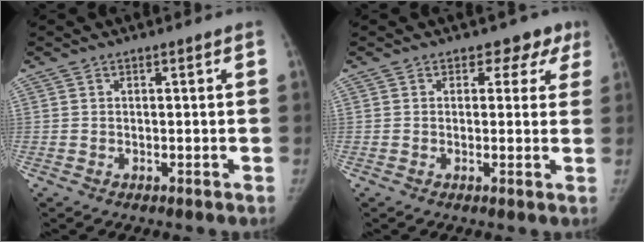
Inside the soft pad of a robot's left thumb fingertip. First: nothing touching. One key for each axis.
{"total": 4.2, "fx": 2.7, "fy": 3.2, "fz": 0.7, "tx": 0.027, "ty": -0.011, "tz": 0.015}